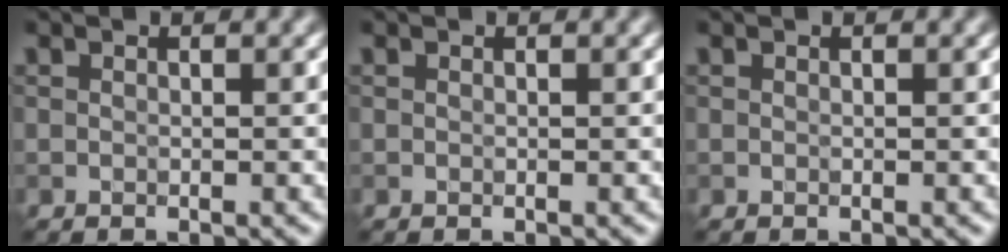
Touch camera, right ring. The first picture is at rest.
{"total": 0.0}
{"total": 0.0}